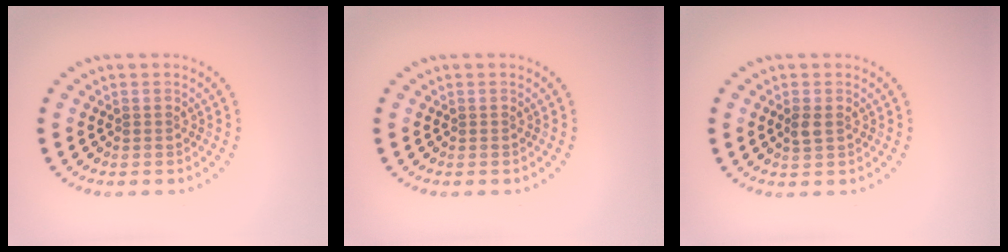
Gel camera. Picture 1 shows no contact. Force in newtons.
{"total": 0.0}
{"total": 1.2, "press": 1.2, "slide": 0.1}